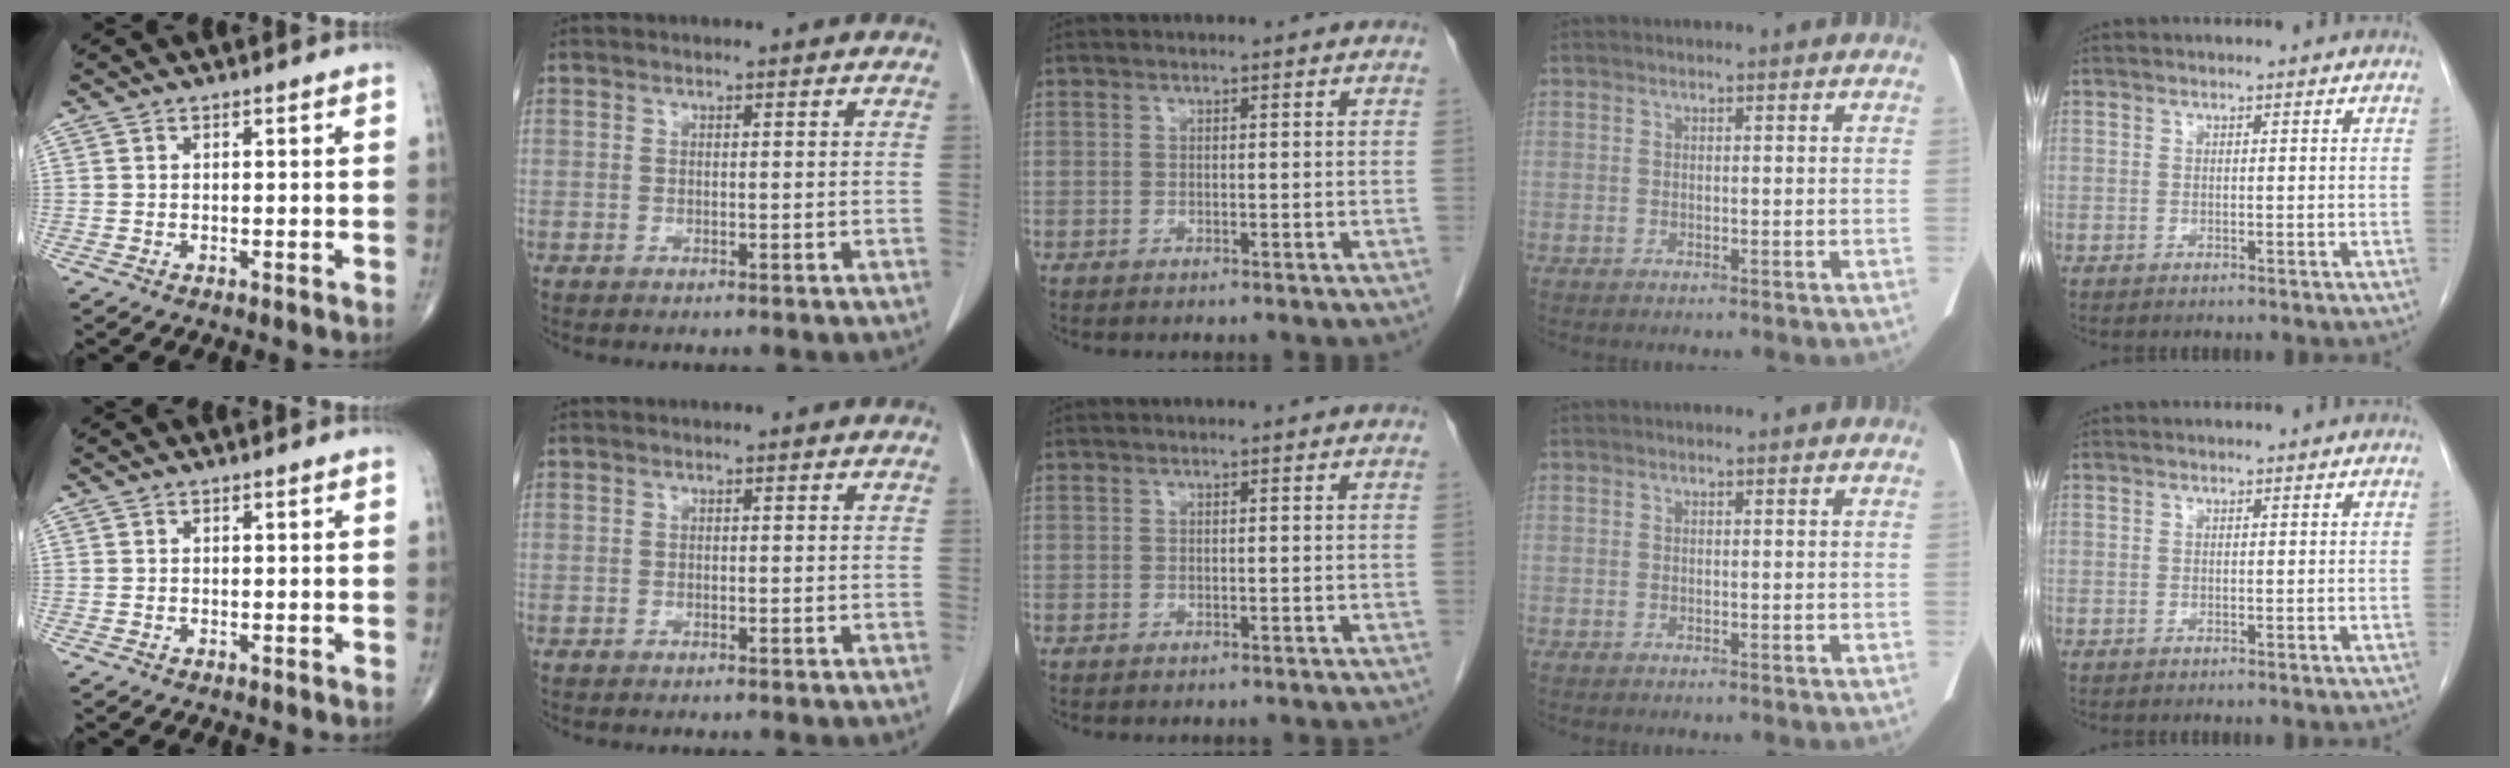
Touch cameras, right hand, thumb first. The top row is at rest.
{"middle": {"total": 1.9, "force": [-1.8, 0.3, 0.4], "torque": [-0.010, -0.003, -0.022]}}